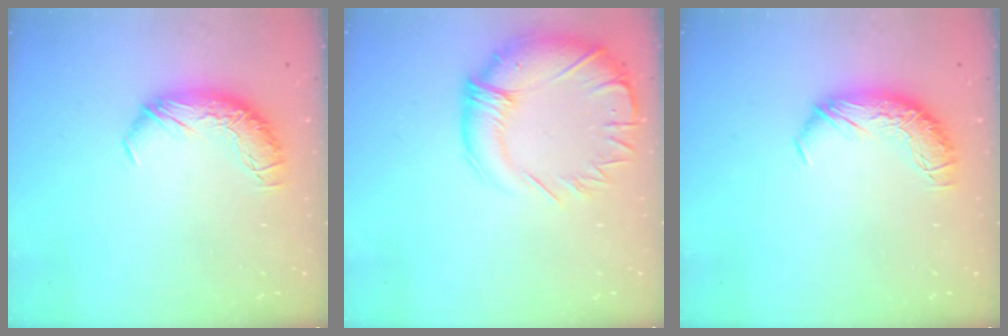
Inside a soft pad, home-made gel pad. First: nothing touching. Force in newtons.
{"total": 5.7, "press": 4.2, "slide": 3.9}
{"total": 0.0}